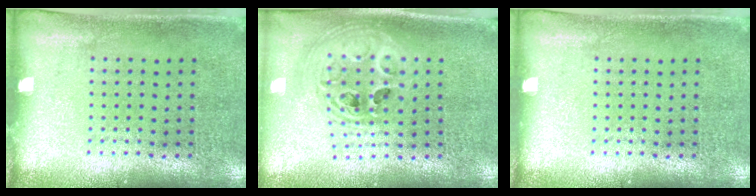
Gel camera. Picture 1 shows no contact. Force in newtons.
{"total": 2.4, "press": 1.9, "slide": 1.4}
{"total": 0.0}